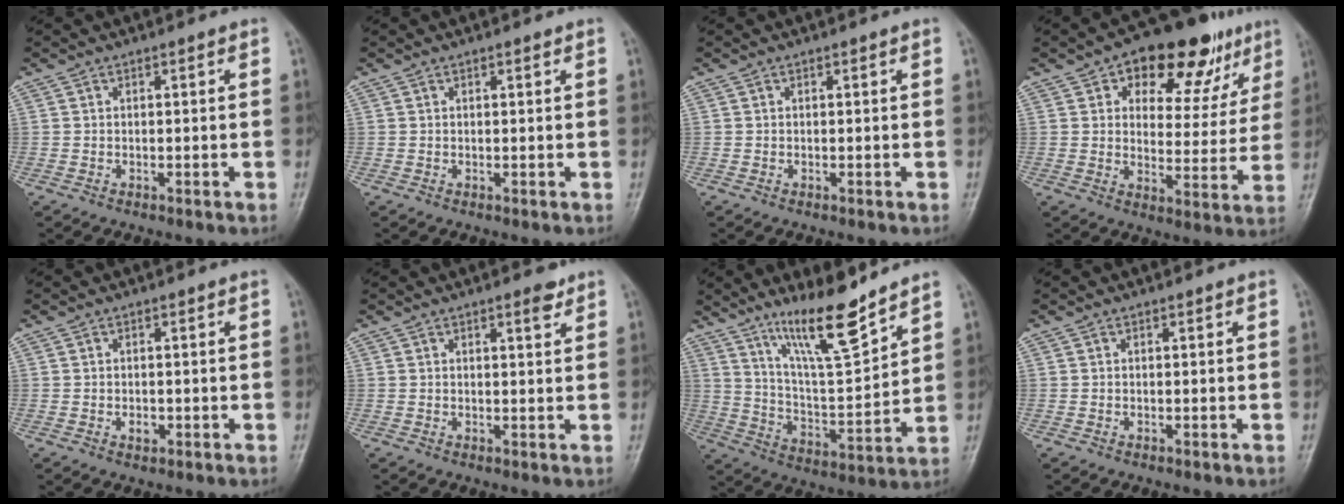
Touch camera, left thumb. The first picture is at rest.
{"total": 0.5, "force": [0.4, 0.1, 0.4], "torque": [-0.007, -0.002, 0.005]}
{"total": 0.0}
{"total": 17.3, "force": [9.7, 9.5, 10.6], "torque": [-0.075, -0.020, 0.136]}
{"total": 1.5, "force": [-0.4, 1.1, 1.0], "torque": [-0.011, 0.000, -0.003]}
{"total": 2.5, "force": [1.7, 0.7, 1.7], "torque": [-0.019, -0.010, 0.024]}
{"total": 13.7, "force": [10.4, 2.0, 8.8], "torque": [-0.140, -0.074, 0.193]}
{"total": 0.0}